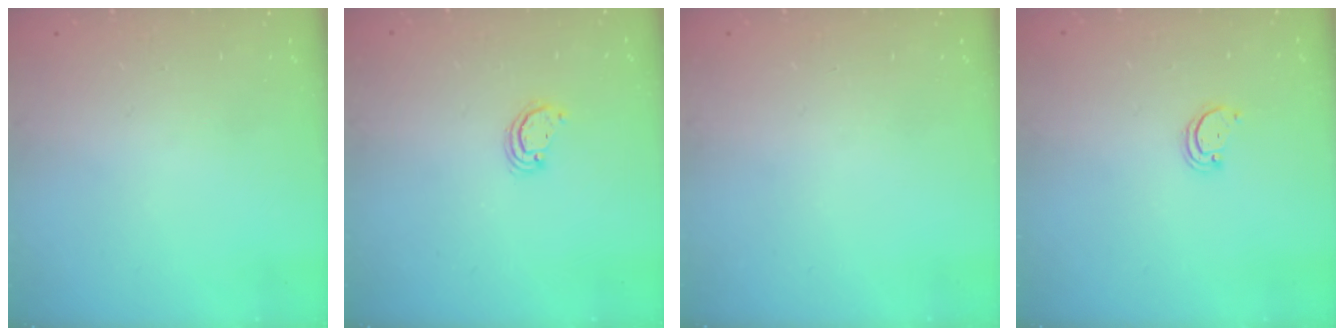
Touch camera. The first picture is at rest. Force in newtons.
{"total": 2.5, "press": 2.5, "slide": 0.2}
{"total": 0.0}
{"total": 1.8, "press": 1.8, "slide": 0.2}